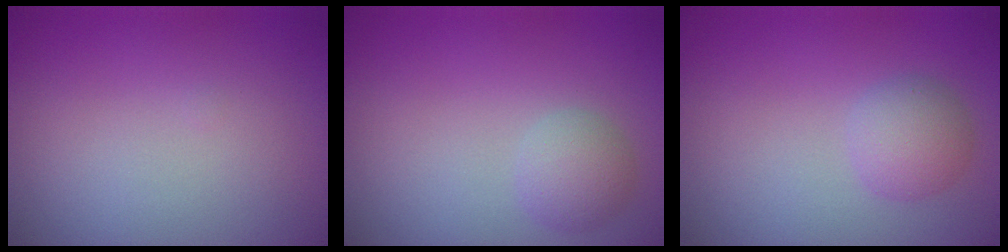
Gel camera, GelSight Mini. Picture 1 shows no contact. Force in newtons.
{"total": 2.1, "press": 2.1, "slide": 0.0}
{"total": 2.4, "press": 2.4, "slide": 0.2}